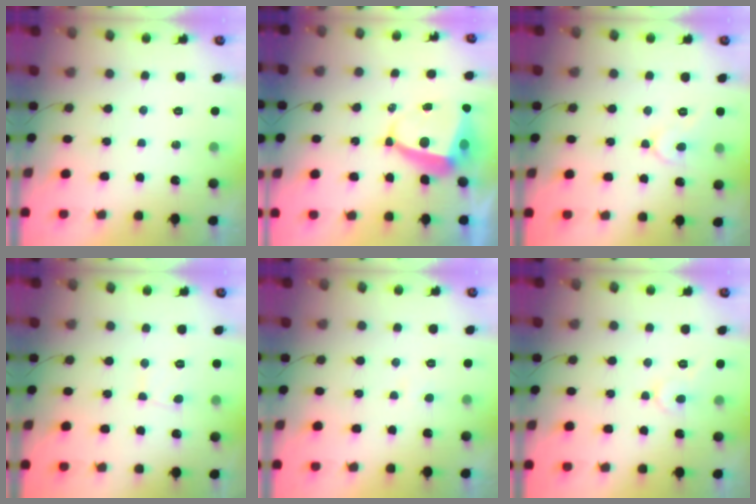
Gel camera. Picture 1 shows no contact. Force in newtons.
{"total": 6.9, "press": 6.9, "slide": 0.9}
{"total": 5.9, "press": 5.9, "slide": 0.8}
{"total": 2.8, "press": 2.8, "slide": 0.3}
{"total": 2.0, "press": 2.0, "slide": 0.2}
{"total": 4.6, "press": 4.6, "slide": 0.4}